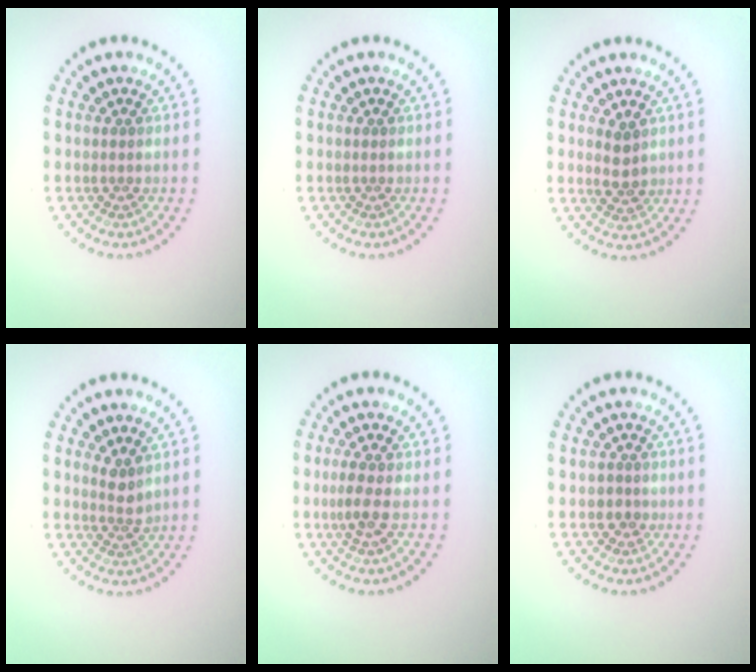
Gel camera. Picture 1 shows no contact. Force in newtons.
{"total": 0.0}
{"total": 1.8, "press": 1.8, "slide": 0.3}
{"total": 1.8, "press": 1.3, "slide": 1.2}
{"total": 2.0, "press": 1.6, "slide": 1.1}
{"total": 1.0, "press": 0.8, "slide": 0.6}